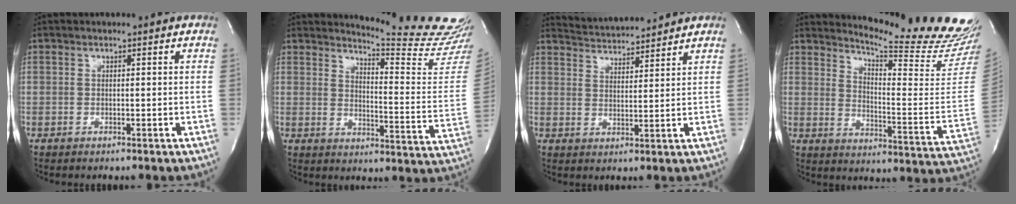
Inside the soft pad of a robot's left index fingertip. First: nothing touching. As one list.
[{"total": 16.1, "force": [15.6, -2.1, 3.4], "torque": [-0.057, -0.143, 0.180]}, {"total": 7.7, "force": [7.6, 0.1, 1.3], "torque": [-0.035, 0.016, 0.128]}, {"total": 20.0, "force": [19.0, -0.5, 6.2], "torque": [-0.101, -0.142, 0.232]}]